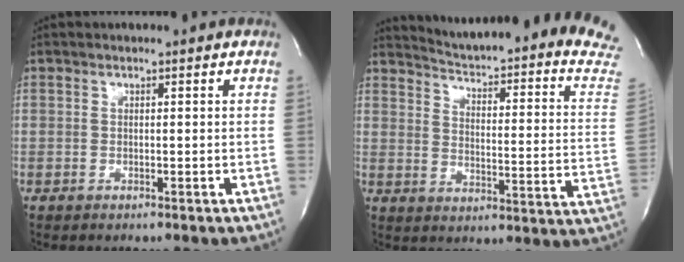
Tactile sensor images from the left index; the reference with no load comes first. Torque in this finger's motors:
{"motor_torque": [0.28, -0.81, 0.22, 0.01]}